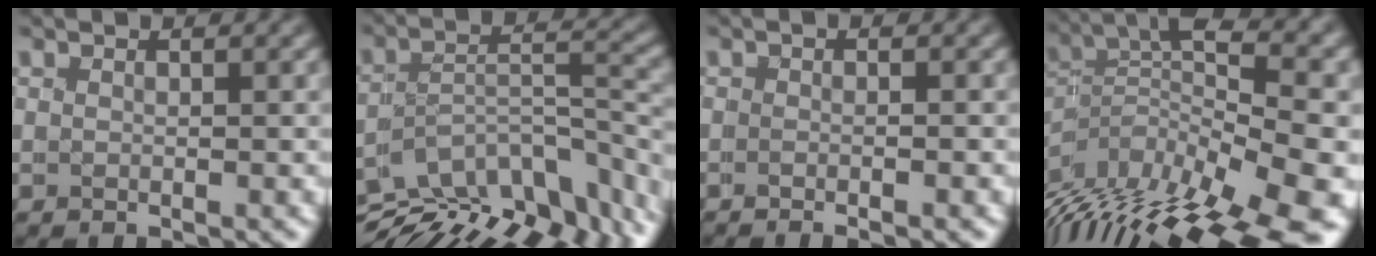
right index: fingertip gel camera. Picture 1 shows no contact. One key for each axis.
{"total": 15.1, "fx": -8.4, "fy": 8.7, "fz": 9.1, "tx": -0.120, "ty": -0.040, "tz": -0.123}
{"total": 1.5, "fx": -1.1, "fy": 0.2, "fz": 0.9, "tx": 0.002, "ty": 0.012, "tz": -0.026}
{"total": 11.4, "fx": -2.9, "fy": 5.0, "fz": 9.9, "tx": -0.162, "ty": -0.021, "tz": -0.028}